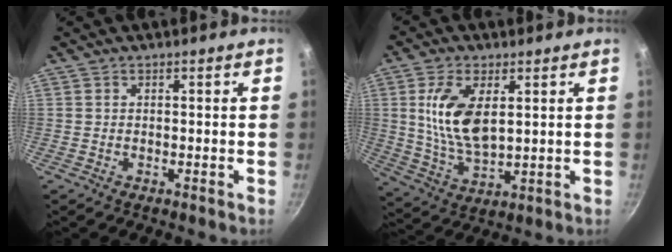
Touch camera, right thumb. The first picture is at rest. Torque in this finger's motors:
{"motor_torque": [1.42, 1.95, 1.40, 0.18, 0.18]}